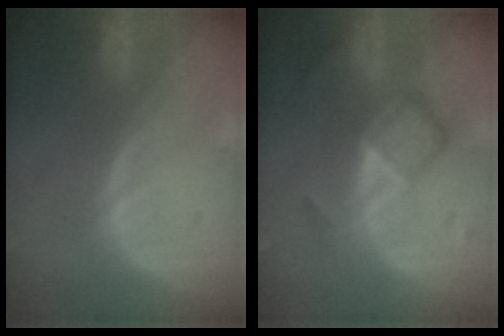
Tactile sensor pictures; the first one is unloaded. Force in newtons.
{"total": 6.8, "press": 5.8, "slide": 3.6}